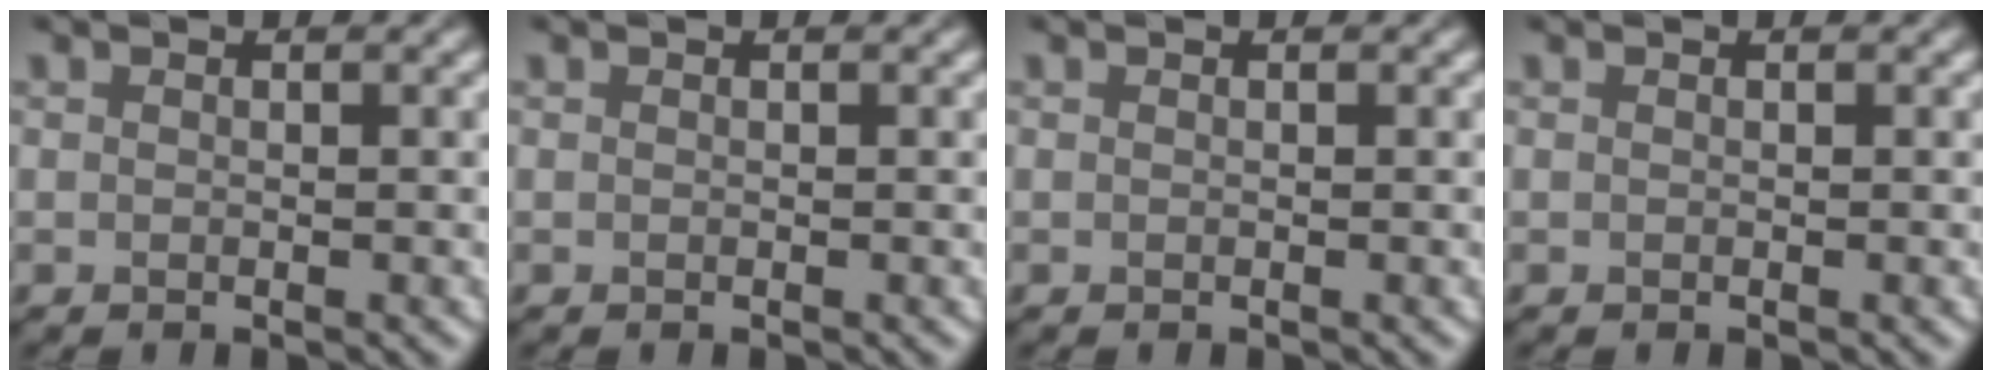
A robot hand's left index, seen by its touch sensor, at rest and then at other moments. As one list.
[{"total": 0.0}, {"total": 0.0}, {"total": 0.0}]